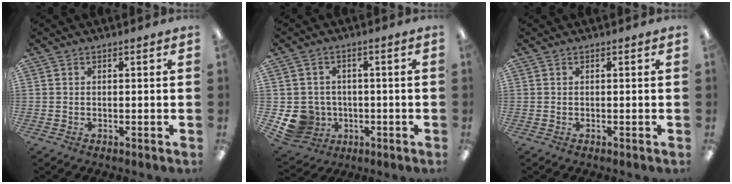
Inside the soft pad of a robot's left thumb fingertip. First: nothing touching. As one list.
[{"total": 8.3, "force": [-2.1, 7.7, 2.3], "torque": [-0.074, 0.014, -0.031]}, {"total": 0.0}]